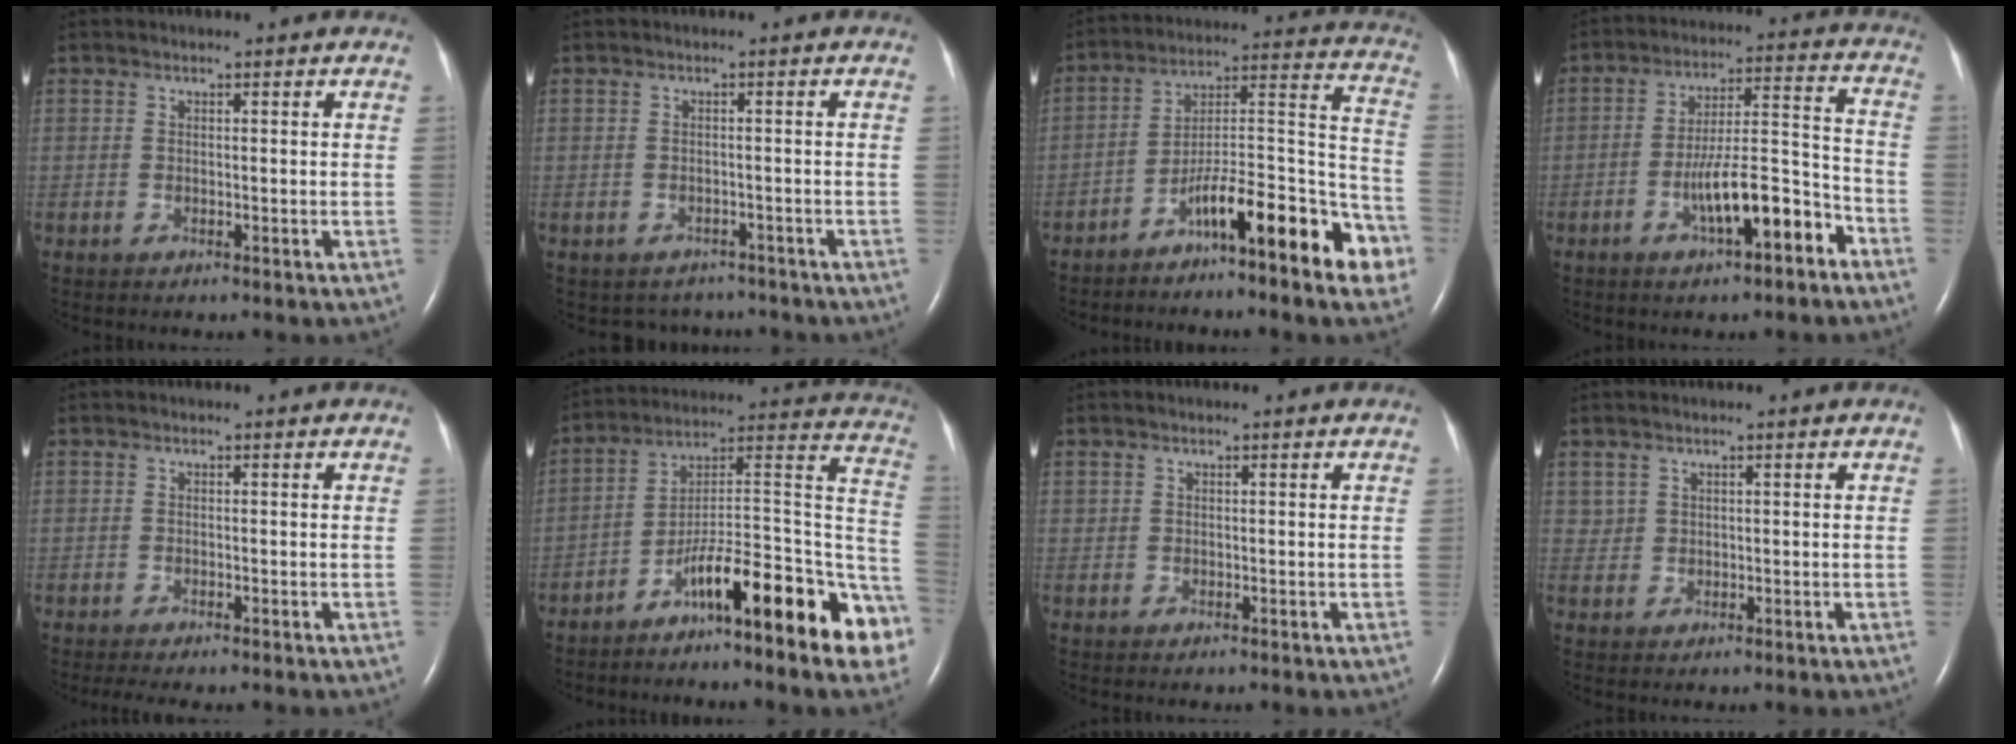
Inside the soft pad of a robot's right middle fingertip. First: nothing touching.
{"total": 4.1, "force": [-3.6, 2.0, -0.4], "torque": [0.003, 0.011, -0.044]}
{"total": 15.9, "force": [-9.3, 2.0, 12.8], "torque": [-0.174, 0.042, -0.146]}
{"total": 11.2, "force": [-6.0, 1.9, 9.3], "torque": [-0.154, 0.018, -0.093]}
{"total": 2.8, "force": [-2.3, 0.3, 1.6], "torque": [-0.026, -0.009, -0.032]}
{"total": 17.6, "force": [-10.0, 2.0, 14.4], "torque": [-0.150, 0.054, -0.151]}
{"total": 0.0}
{"total": 1.3, "force": [0.8, 1.0, -0.1], "torque": [0.011, 0.006, 0.011]}